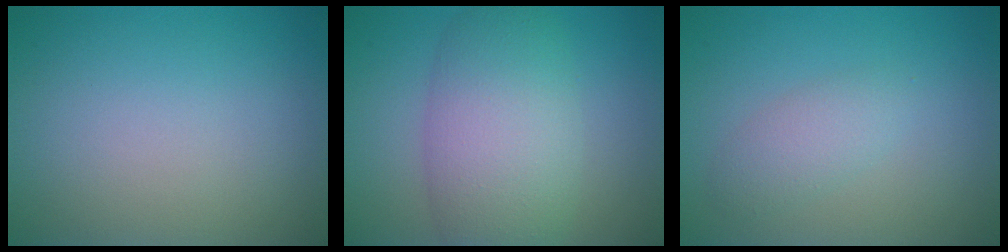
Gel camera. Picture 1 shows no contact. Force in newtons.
{"total": 7.6, "press": 7.5, "slide": 0.6}
{"total": 2.0, "press": 2.0, "slide": 0.1}